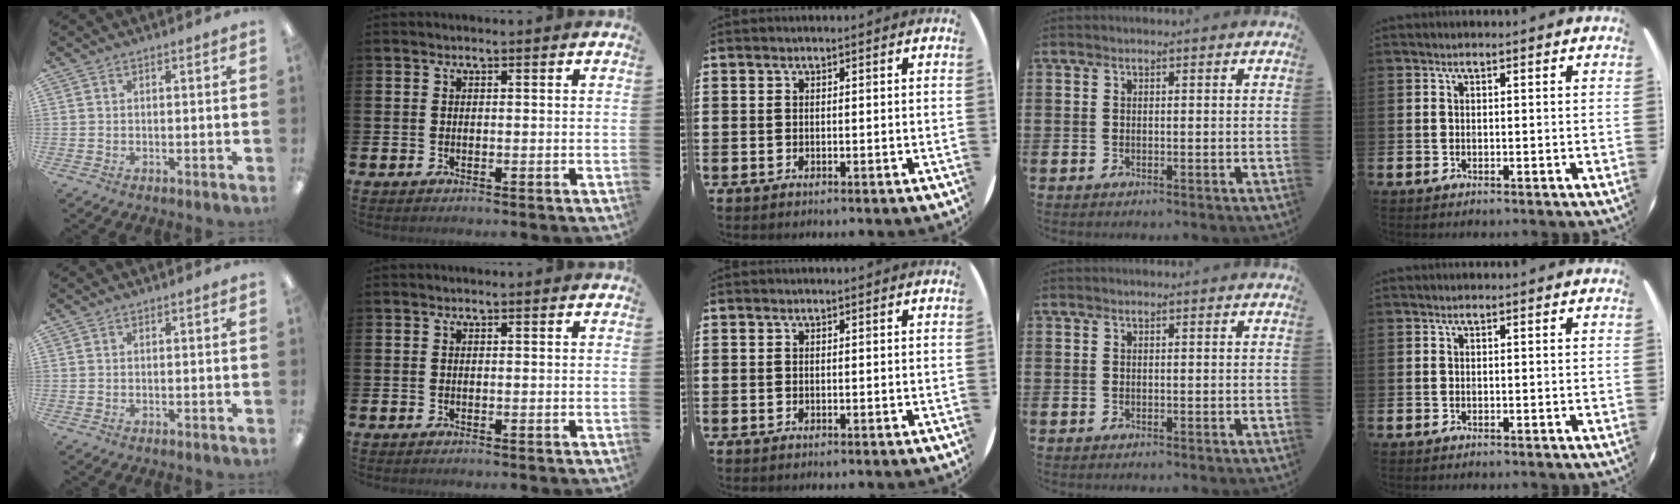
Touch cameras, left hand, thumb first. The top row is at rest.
{}